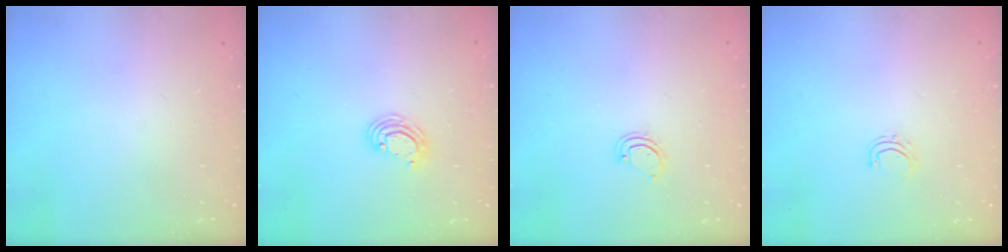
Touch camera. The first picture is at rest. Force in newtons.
{"total": 4.8, "press": 4.8, "slide": 0.2}
{"total": 3.6, "press": 3.6, "slide": 0.2}
{"total": 4.8, "press": 4.7, "slide": 0.7}